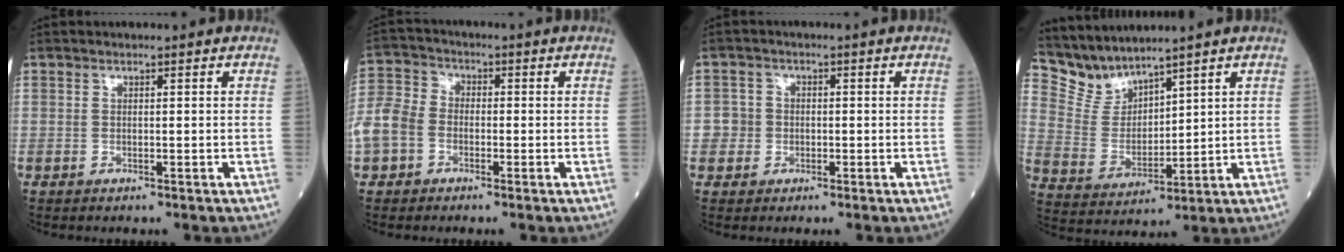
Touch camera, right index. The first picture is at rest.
{"total": 8.2, "force": [-2.5, 6.4, 4.4], "torque": [-0.125, 0.025, -0.054]}
{"total": 3.4, "force": [-0.6, 3.3, 0.6], "torque": [-0.012, 0.013, -0.011]}
{"total": 6.9, "force": [6.8, 1.1, 0.4], "torque": [-0.033, 0.004, 0.160]}